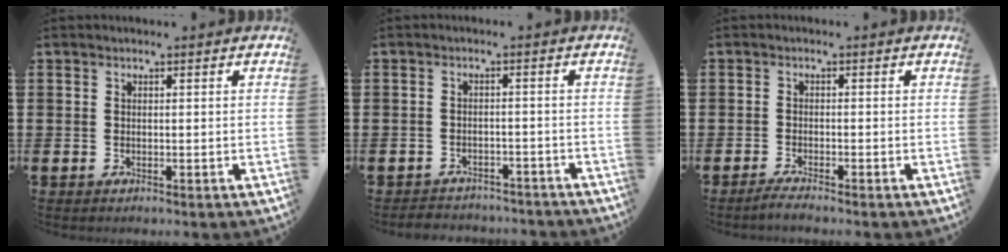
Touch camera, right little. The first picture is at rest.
{"total": 2.1, "force": [-2.0, 0.2, -0.3], "torque": [-0.004, 0.004, -0.046]}
{"total": 1.4, "force": [-1.2, 0.0, 0.8], "torque": [-0.013, -0.001, -0.023]}